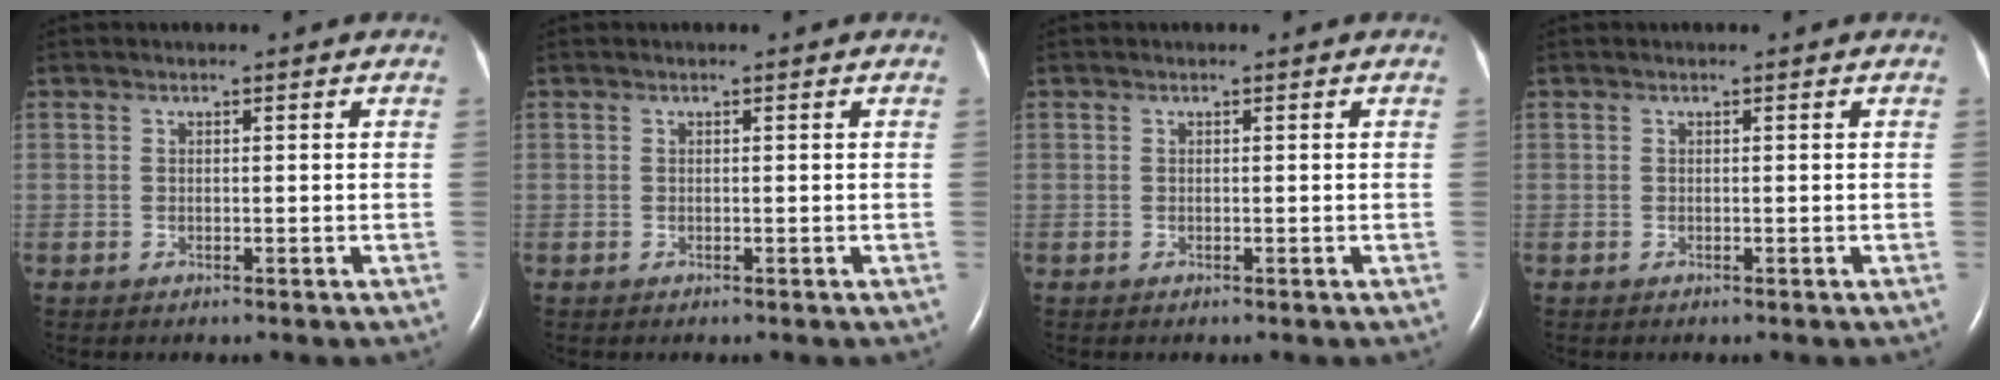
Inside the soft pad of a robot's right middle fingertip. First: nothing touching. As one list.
[{"total": 0.0}, {"total": 0.0}, {"total": 0.0}]